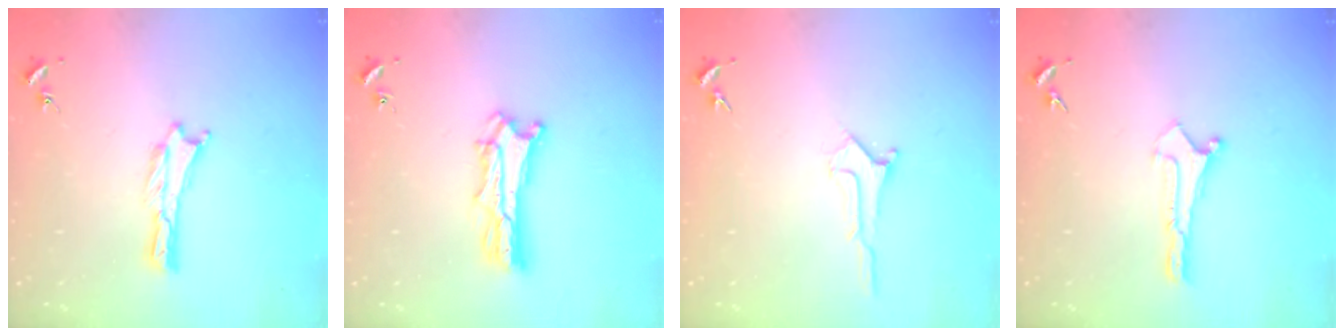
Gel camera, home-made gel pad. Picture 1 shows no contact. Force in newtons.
{"total": 4.6, "press": 4.6, "slide": 0.4}
{"total": 1.0, "press": 1.0, "slide": 0.0}
{"total": 0.0}